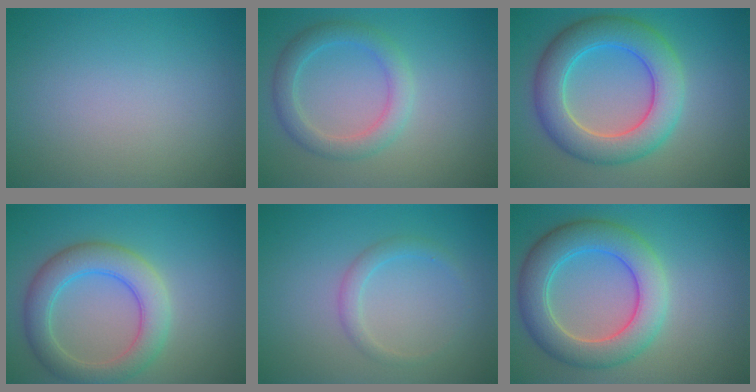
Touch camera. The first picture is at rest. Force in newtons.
{"total": 3.1, "press": 3.1, "slide": 0.0}
{"total": 7.3, "press": 7.3, "slide": 0.2}
{"total": 5.2, "press": 5.2, "slide": 0.2}
{"total": 1.6, "press": 1.6, "slide": 0.1}
{"total": 6.9, "press": 6.9, "slide": 0.1}